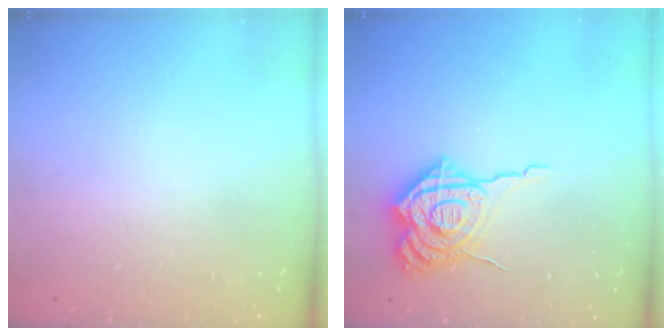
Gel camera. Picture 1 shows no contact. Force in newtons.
{"total": 16.1, "press": 16.0, "slide": 1.7}